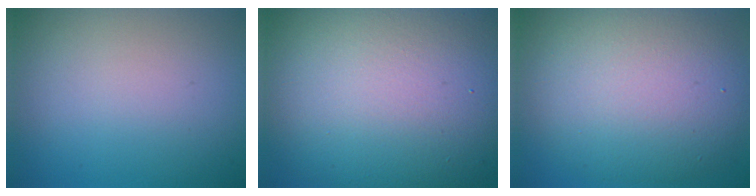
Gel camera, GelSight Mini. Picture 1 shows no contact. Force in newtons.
{"total": 17.0, "press": 16.9, "slide": 1.3}
{"total": 9.1, "press": 9.1, "slide": 0.7}